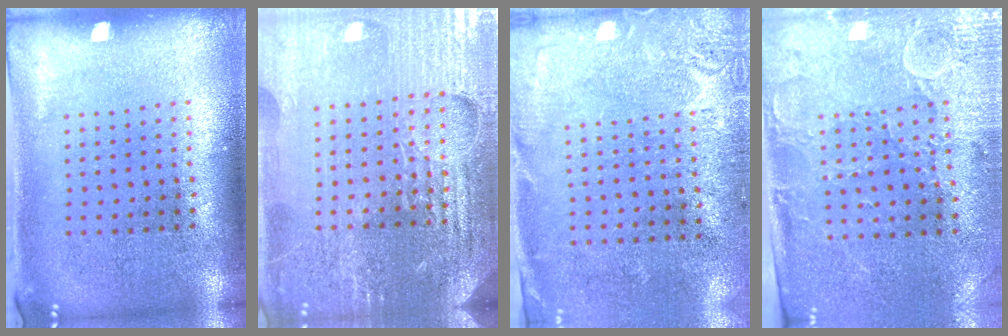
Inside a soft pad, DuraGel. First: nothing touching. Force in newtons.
{"total": 5.1, "press": 4.8, "slide": 1.9}
{"total": 2.8, "press": 2.3, "slide": 1.5}
{"total": 2.9, "press": 2.6, "slide": 1.3}